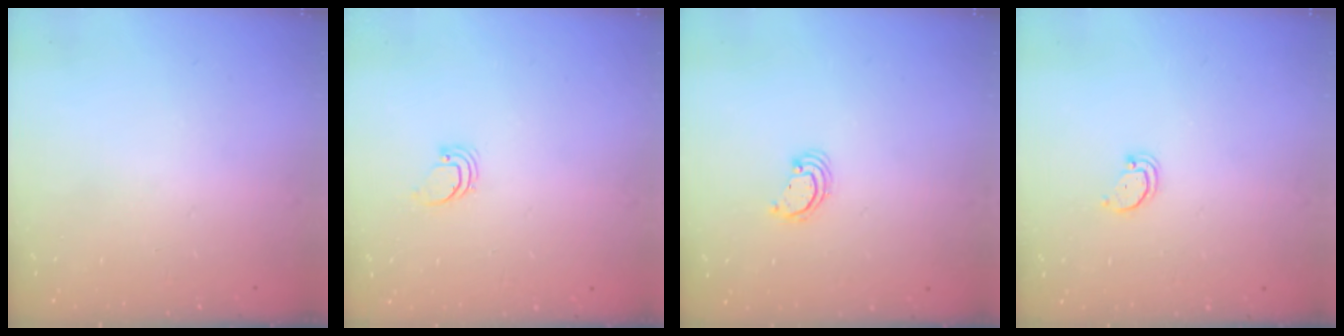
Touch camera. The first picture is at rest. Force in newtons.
{"total": 0.9, "press": 0.9, "slide": 0.1}
{"total": 2.2, "press": 2.2, "slide": 0.2}
{"total": 2.0, "press": 2.0, "slide": 0.2}